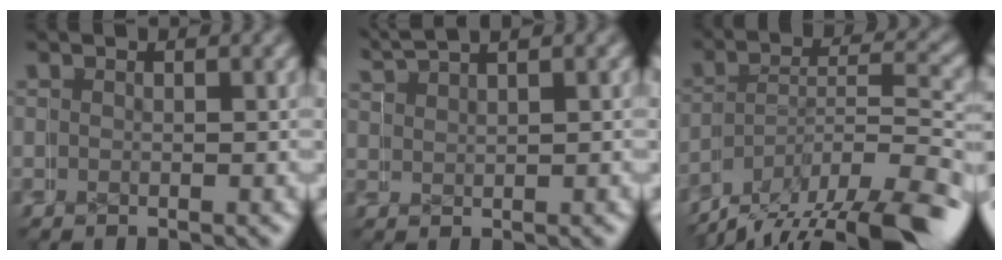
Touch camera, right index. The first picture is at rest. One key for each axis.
{"total": 3.3, "fx": 3.1, "fy": -0.6, "fz": 0.6, "tx": -0.013, "ty": 0.013, "tz": 0.056}
{"total": 10.7, "fx": -7.2, "fy": 4.6, "fz": 6.5, "tx": -0.080, "ty": -0.005, "tz": -0.111}